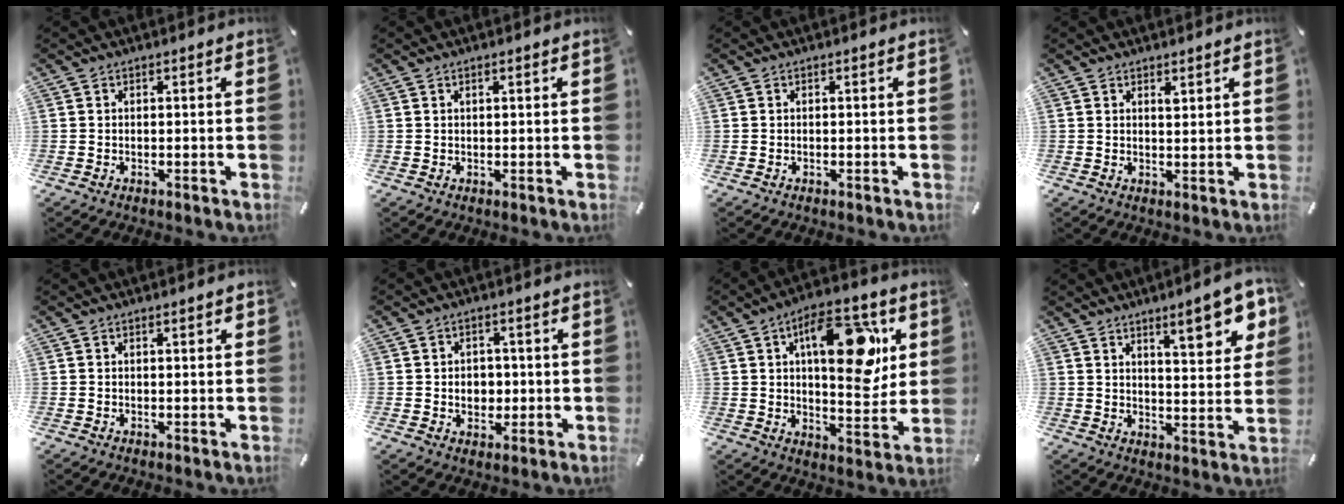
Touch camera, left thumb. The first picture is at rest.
{"total": 0.8, "force": [0.3, 0.1, 0.7], "torque": [-0.013, 0.001, 0.005]}
{"total": 0.0}
{"total": 1.6, "force": [1.3, 0.3, 0.8], "torque": [-0.009, -0.005, 0.022]}
{"total": 0.8, "force": [0.3, 0.2, 0.8], "torque": [-0.015, 0.001, 0.005]}
{"total": 4.7, "force": [-0.2, 4.0, 2.5], "torque": [-0.027, -0.003, -0.008]}
{"total": 19.1, "force": [6.5, 9.0, 15.6], "torque": [-0.208, -0.017, 0.100]}
{"total": 11.9, "force": [7.1, 3.4, 8.9], "torque": [-0.120, -0.038, 0.113]}